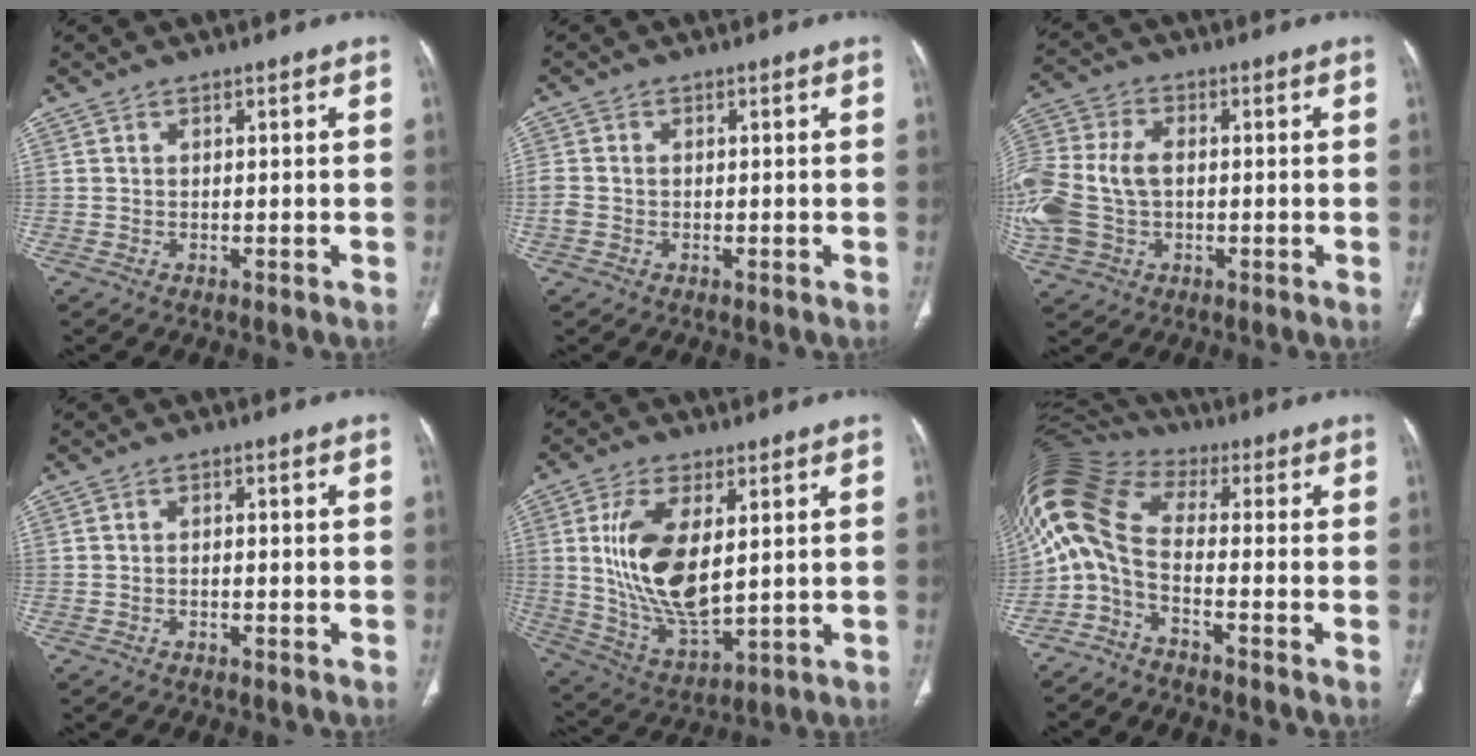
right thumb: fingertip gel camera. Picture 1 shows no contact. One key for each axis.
{"total": 2.6, "fx": -0.6, "fy": 2.1, "fz": 1.4, "tx": -0.039, "ty": 0.003, "tz": -0.013}
{"total": 16.6, "fx": -1.1, "fy": 11.8, "fz": 11.7, "tx": -0.302, "ty": 0.014, "tz": -0.014}
{"total": 0.9, "fx": -0.3, "fy": 0.5, "fz": 0.7, "tx": -0.013, "ty": 0.006, "tz": -0.006}
{"total": 16.0, "fx": 2.9, "fy": 7.7, "fz": 13.7, "tx": -0.261, "ty": -0.023, "tz": 0.069}
{"total": 10.8, "fx": -2.5, "fy": 5.2, "fz": 9.1, "tx": -0.197, "ty": 0.070, "tz": -0.062}